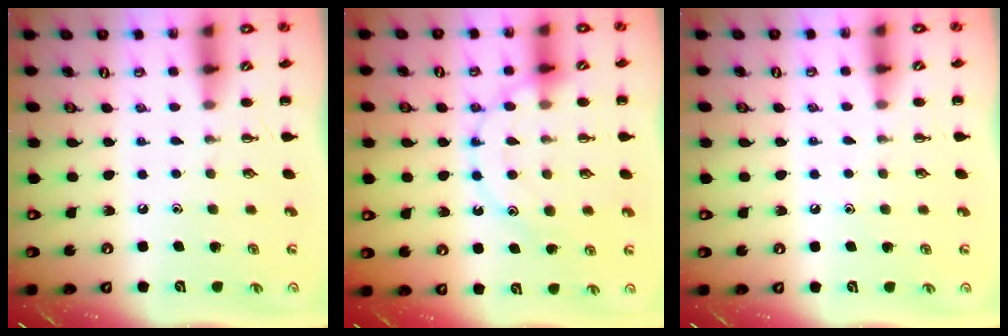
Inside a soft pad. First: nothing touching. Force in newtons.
{"total": 13.8, "press": 13.7, "slide": 1.8}
{"total": 6.3, "press": 6.0, "slide": 1.8}